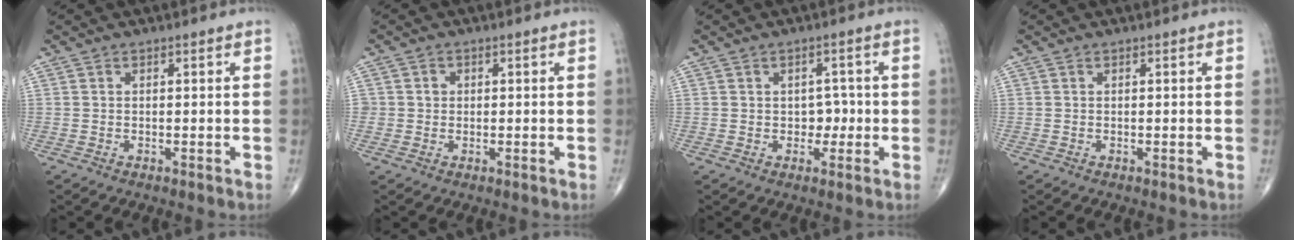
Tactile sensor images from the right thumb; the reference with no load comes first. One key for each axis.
{"total": 1.8, "fx": 0.1, "fy": 1.8, "fz": 0.3, "tx": 0.007, "ty": 0.004, "tz": 0.000}
{"total": 3.3, "fx": -0.3, "fy": 2.6, "fz": 2.0, "tx": 0.000, "ty": 0.006, "tz": -0.009}
{"total": 0.0}